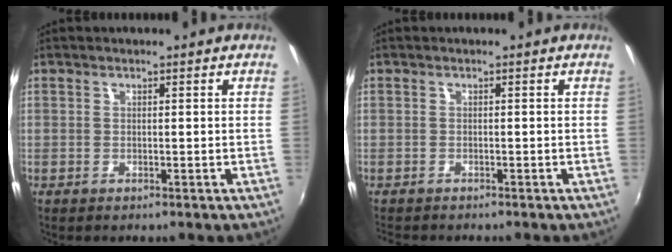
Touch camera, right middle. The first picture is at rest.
{"total": 2.3, "force": [-2.2, 0.5, 0.6], "torque": [-0.019, -0.015, -0.037]}